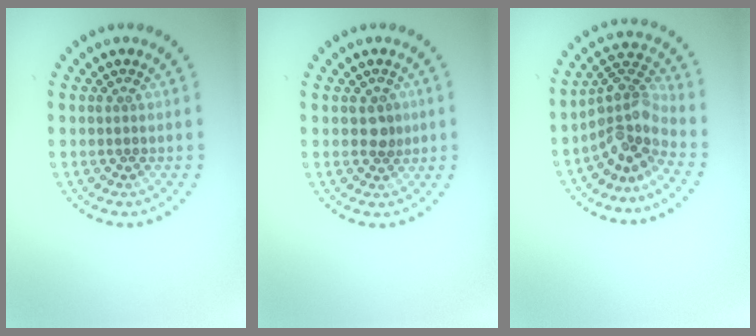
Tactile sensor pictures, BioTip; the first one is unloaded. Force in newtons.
{"total": 1.5, "press": 1.3, "slide": 0.6}
{"total": 4.4, "press": 3.2, "slide": 3.0}